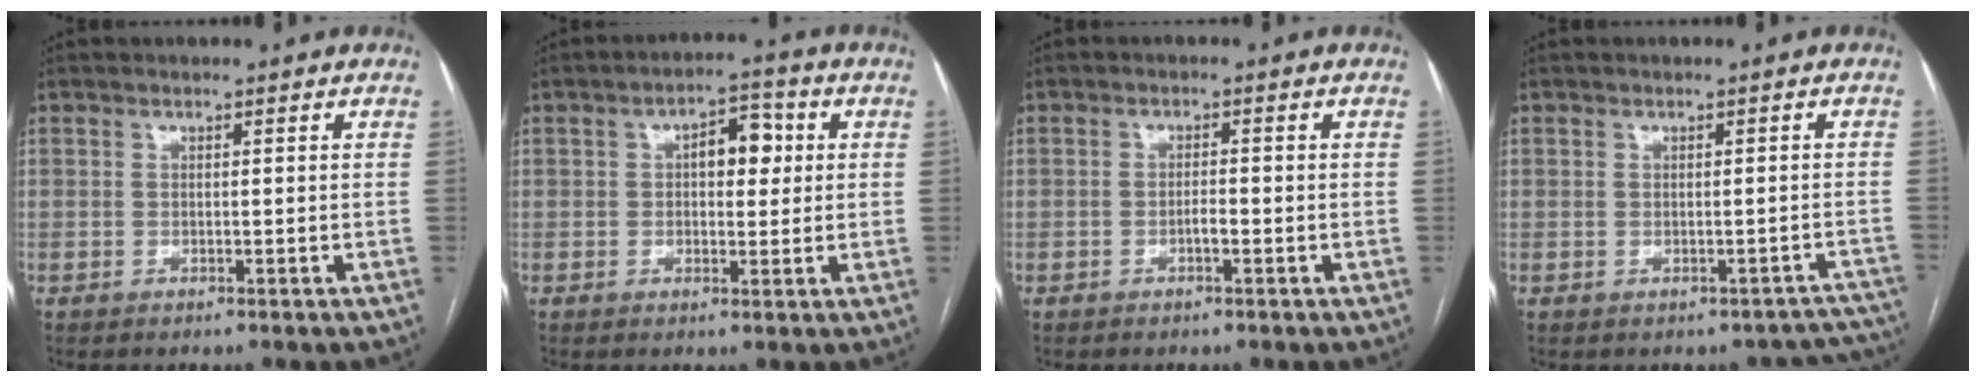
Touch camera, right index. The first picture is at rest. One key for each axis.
{"total": 5.7, "fx": 1.1, "fy": 2.9, "fz": 4.8, "tx": -0.070, "ty": 0.020, "tz": 0.015}
{"total": 1.5, "fx": -0.6, "fy": 0.4, "fz": 1.3, "tx": -0.021, "ty": 0.004, "tz": -0.009}
{"total": 6.2, "fx": -4.8, "fy": 3.9, "fz": 0.1, "tx": 0.027, "ty": 0.037, "tz": -0.045}